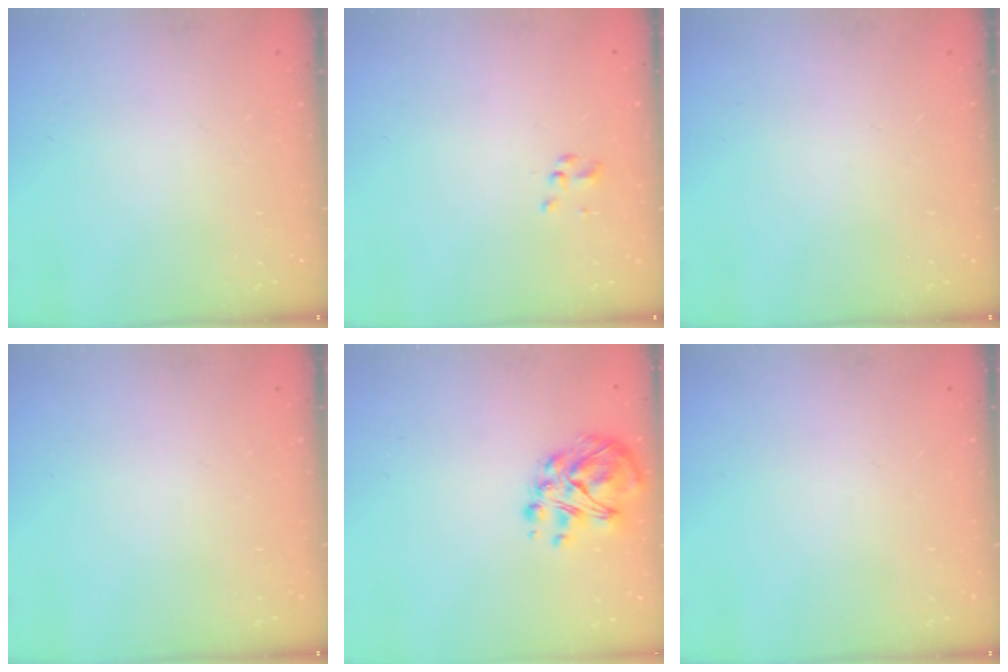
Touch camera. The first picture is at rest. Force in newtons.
{"total": 1.8, "press": 1.7, "slide": 0.5}
{"total": 0.0}
{"total": 0.0}
{"total": 8.6, "press": 8.4, "slide": 1.4}
{"total": 0.0}